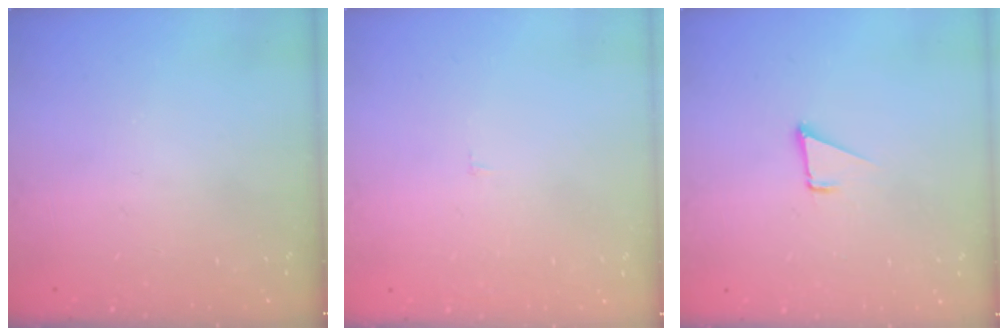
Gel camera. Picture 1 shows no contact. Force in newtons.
{"total": 1.6, "press": 1.6, "slide": 0.1}
{"total": 1.6, "press": 1.5, "slide": 0.1}